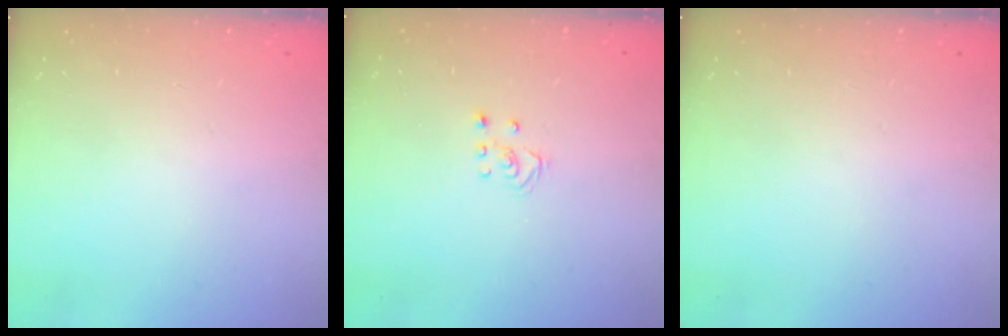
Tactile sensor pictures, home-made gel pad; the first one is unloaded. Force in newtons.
{"total": 2.5, "press": 2.5, "slide": 0.2}
{"total": 0.0}